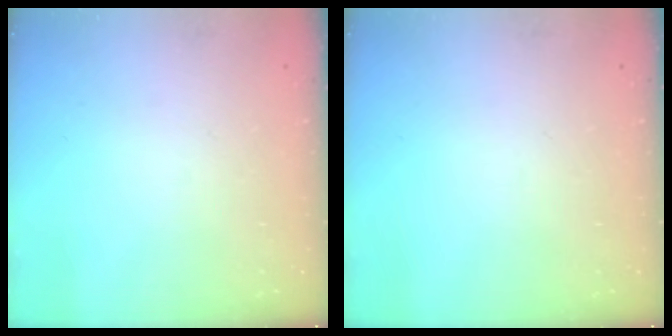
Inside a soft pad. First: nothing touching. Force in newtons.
{"total": 0.0}